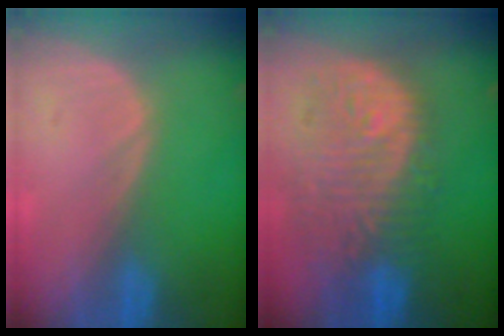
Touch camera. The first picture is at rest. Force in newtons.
{"total": 12.1, "press": 10.8, "slide": 5.6}